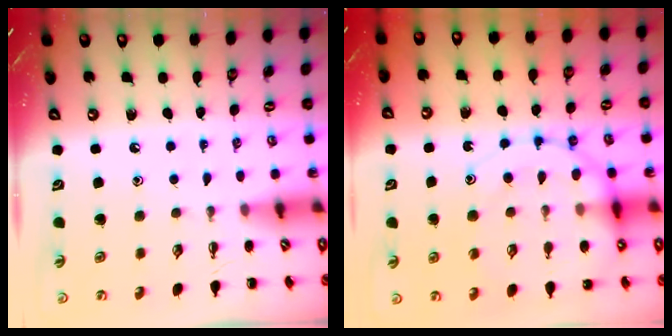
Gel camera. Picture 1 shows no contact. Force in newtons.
{"total": 16.1, "press": 15.9, "slide": 2.6}